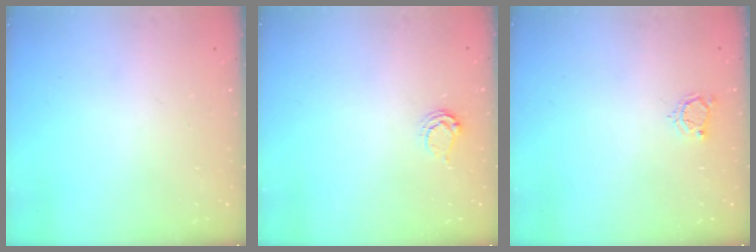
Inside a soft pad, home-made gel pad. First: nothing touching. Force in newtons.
{"total": 3.9, "press": 3.8, "slide": 0.8}
{"total": 3.8, "press": 3.8, "slide": 0.5}